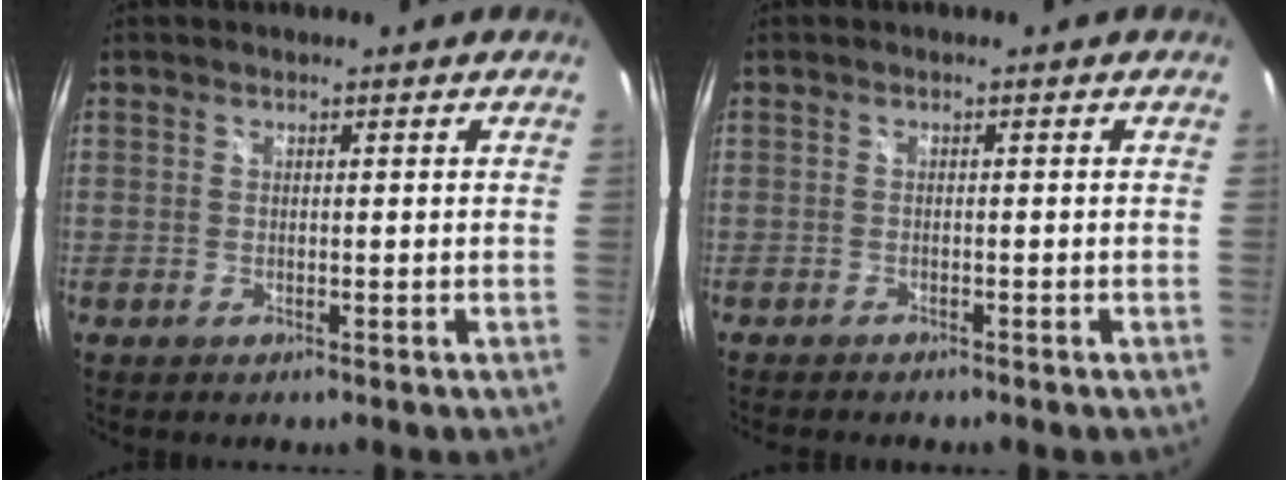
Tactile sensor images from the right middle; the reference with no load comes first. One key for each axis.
{"total": 2.4, "fx": -2.3, "fy": 0.3, "fz": 0.8, "tx": -0.019, "ty": -0.014, "tz": -0.038}